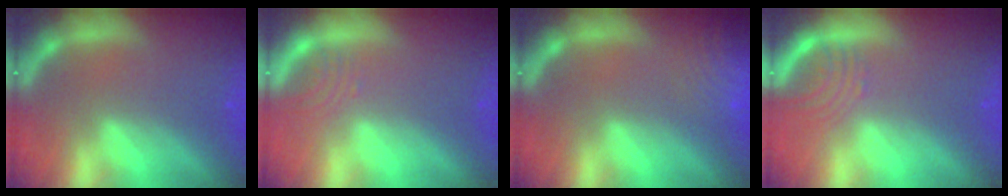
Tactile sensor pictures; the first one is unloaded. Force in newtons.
{"total": 2.0}
{"total": 9.5}
{"total": 3.5}